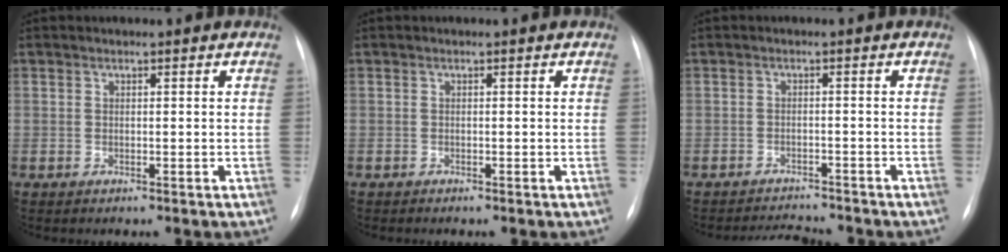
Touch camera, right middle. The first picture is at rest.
{"total": 0.0}
{"total": 4.4, "force": [-4.4, 0.2, 0.2], "torque": [-0.006, -0.006, -0.067]}